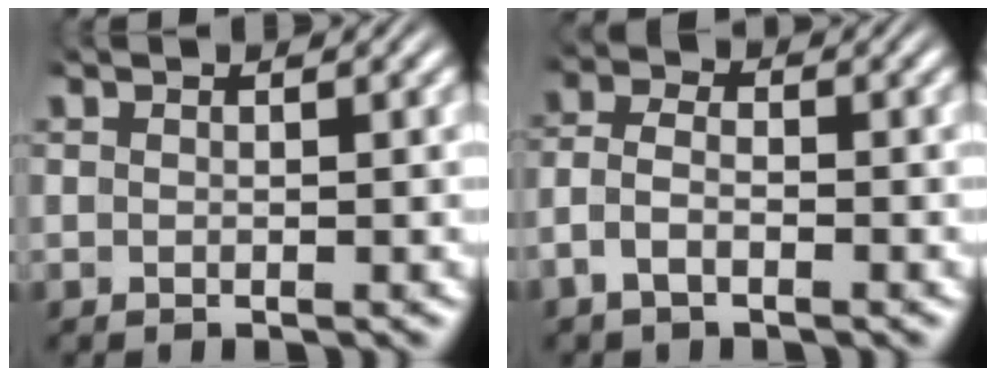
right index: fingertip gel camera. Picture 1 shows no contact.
{"total": 3.5, "force": [-1.4, 2.4, 2.1], "torque": [-0.057, -0.015, -0.021]}